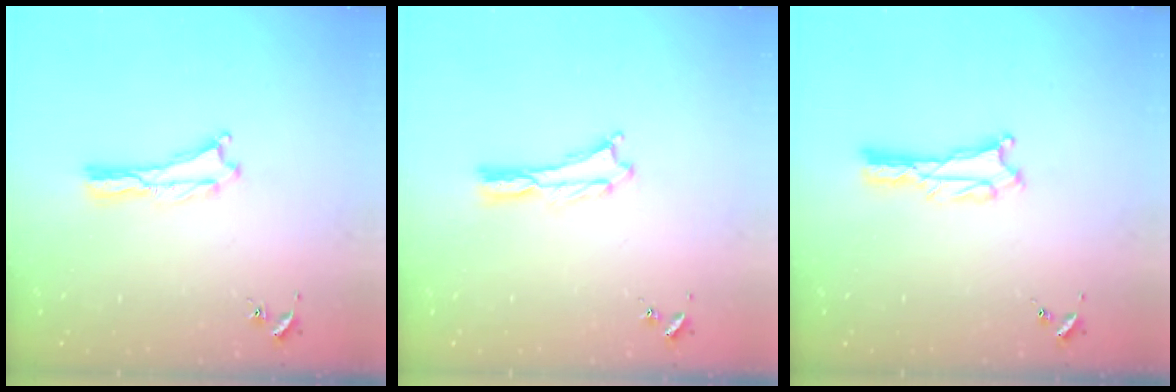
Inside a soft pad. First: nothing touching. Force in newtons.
{"total": 0.0}
{"total": 1.3, "press": 1.2, "slide": 0.1}